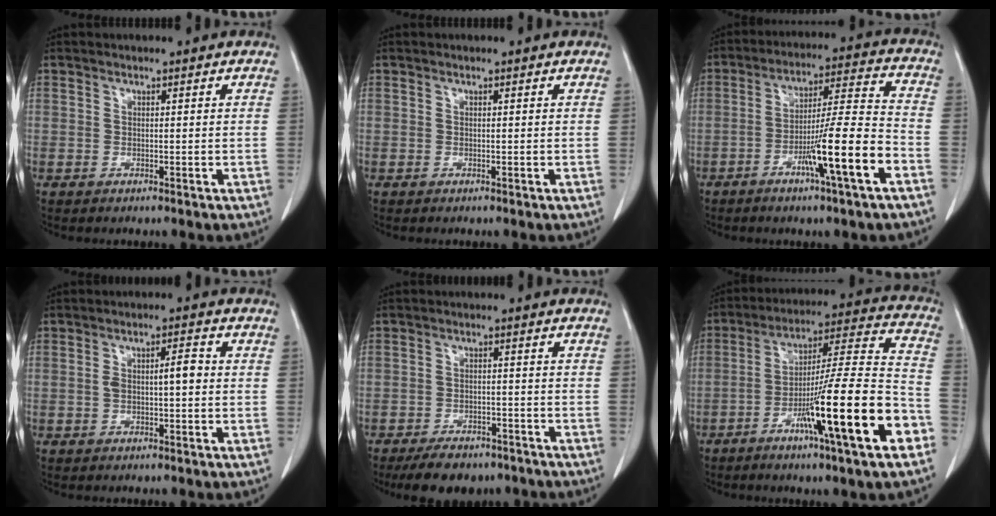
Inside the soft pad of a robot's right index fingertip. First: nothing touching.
{"total": 0.0}
{"total": 13.2, "force": [-5.7, -0.5, 11.9], "torque": [-0.200, 0.000, -0.095]}
{"total": 4.2, "force": [0.0, 1.2, 4.1], "torque": [-0.077, 0.016, 0.002]}
{"total": 9.1, "force": [-7.1, 3.5, 4.4], "torque": [-0.069, -0.006, -0.112]}
{"total": 21.6, "force": [-9.0, 0.0, 19.6], "torque": [-0.283, -0.016, -0.149]}